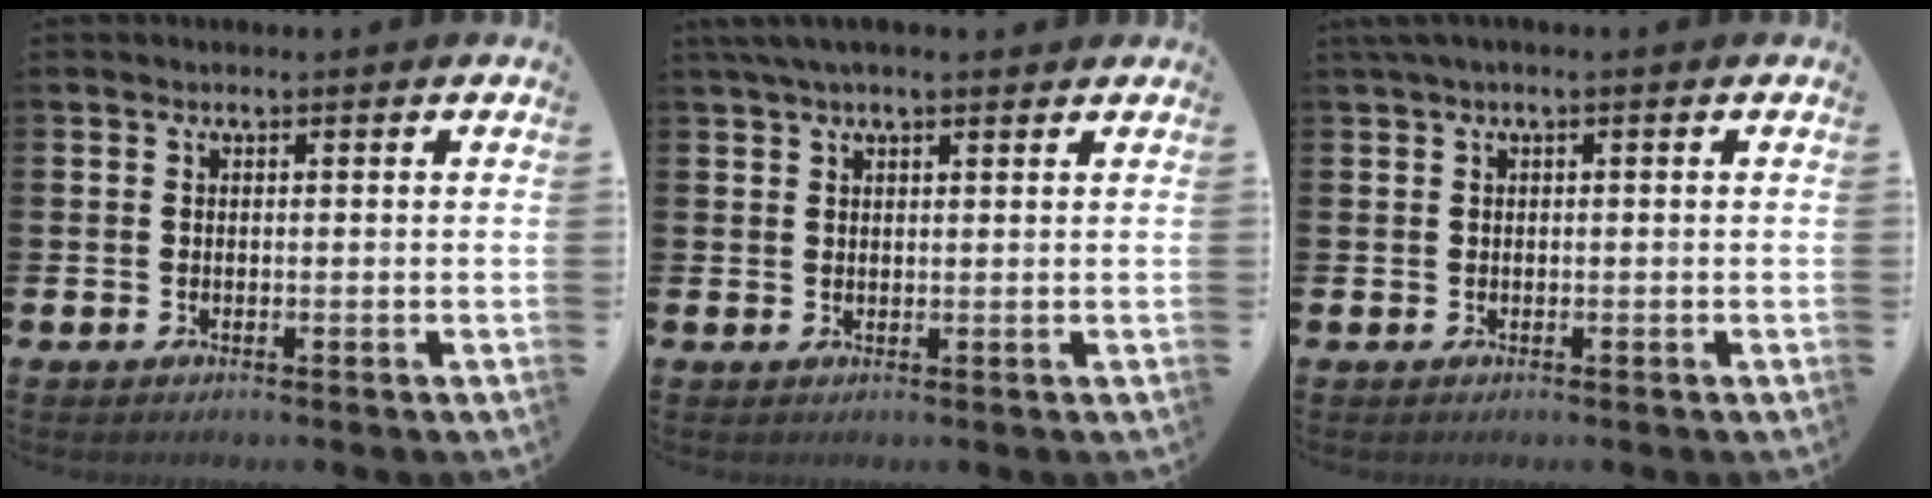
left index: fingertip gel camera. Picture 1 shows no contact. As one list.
[{"total": 2.9, "force": [2.3, 0.7, 1.6], "torque": [-0.032, 0.003, 0.041]}, {"total": 0.9, "force": [0.1, 0.1, 0.8], "torque": [-0.020, 0.003, 0.002]}]